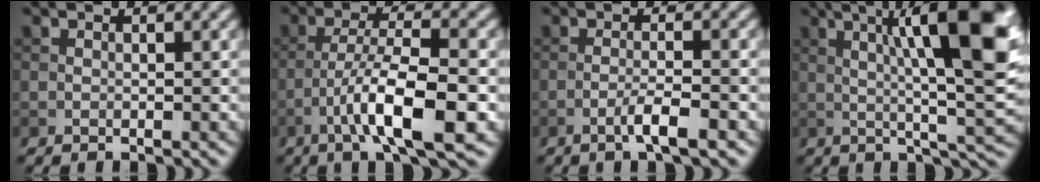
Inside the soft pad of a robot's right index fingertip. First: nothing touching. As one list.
[{"total": 8.3, "force": [-3.4, 1.8, 7.3], "torque": [-0.122, 0.012, -0.063]}, {"total": 2.9, "force": [-1.4, 0.3, 2.5], "torque": [-0.041, 0.009, -0.033]}, {"total": 13.9, "force": [3.3, 3.1, 13.1], "torque": [-0.178, 0.007, 0.053]}]